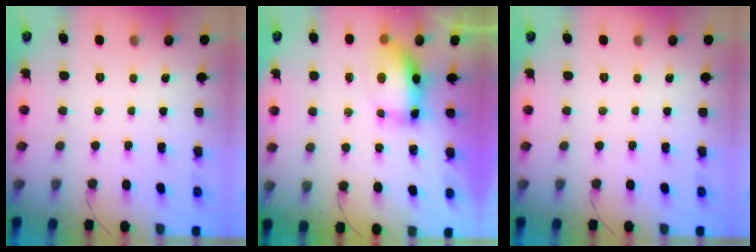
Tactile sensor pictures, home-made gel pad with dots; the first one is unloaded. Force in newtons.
{"total": 9.1, "press": 9.0, "slide": 1.8}
{"total": 0.0}